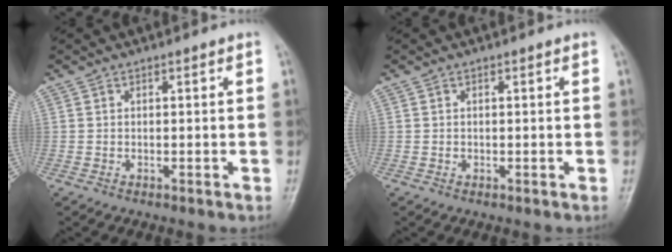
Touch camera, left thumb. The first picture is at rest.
{"total": 0.8, "force": [-0.2, 0.7, 0.3], "torque": [-0.001, 0.002, -0.003]}